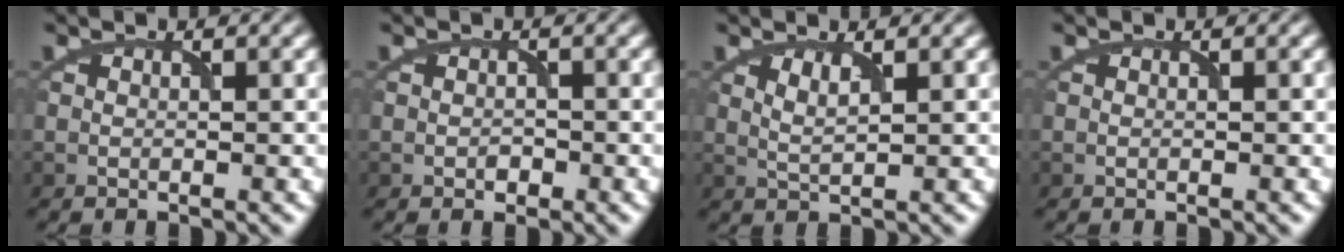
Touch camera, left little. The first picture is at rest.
{"total": 1.0, "force": [-0.4, 0.7, 0.5], "torque": [-0.007, -0.002, -0.009]}
{"total": 1.4, "force": [0.7, 0.3, 1.2], "torque": [-0.028, -0.003, 0.016]}
{"total": 0.0}